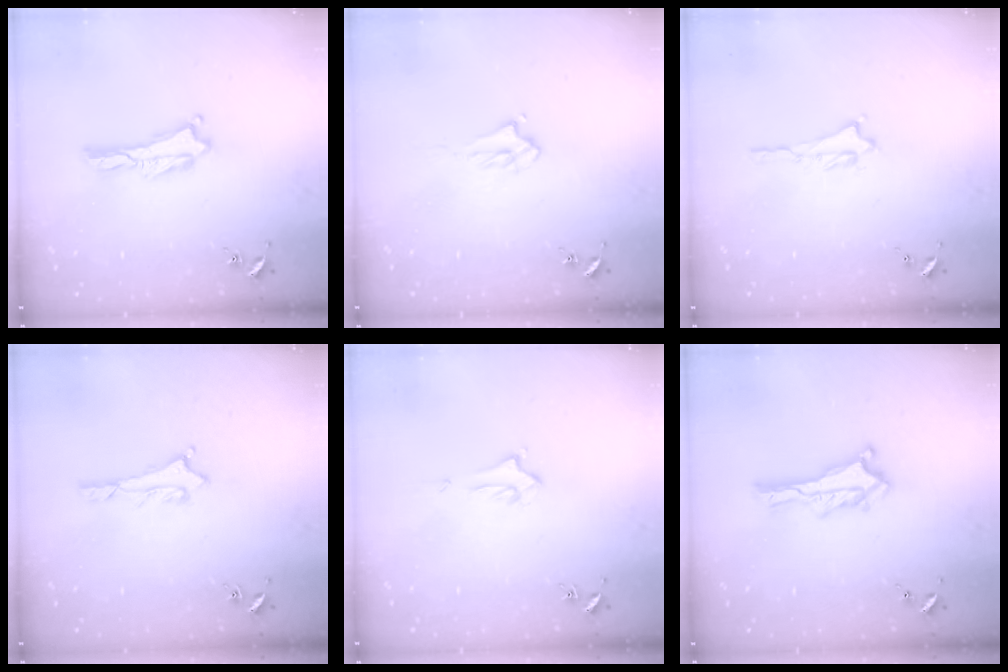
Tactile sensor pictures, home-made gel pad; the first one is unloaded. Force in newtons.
{"total": 2.2, "press": 2.2, "slide": 0.4}
{"total": 0.7, "press": 0.7, "slide": 0.1}
{"total": 1.1, "press": 1.0, "slide": 0.1}
{"total": 1.4, "press": 1.4, "slide": 0.2}
{"total": 1.2, "press": 1.2, "slide": 0.2}